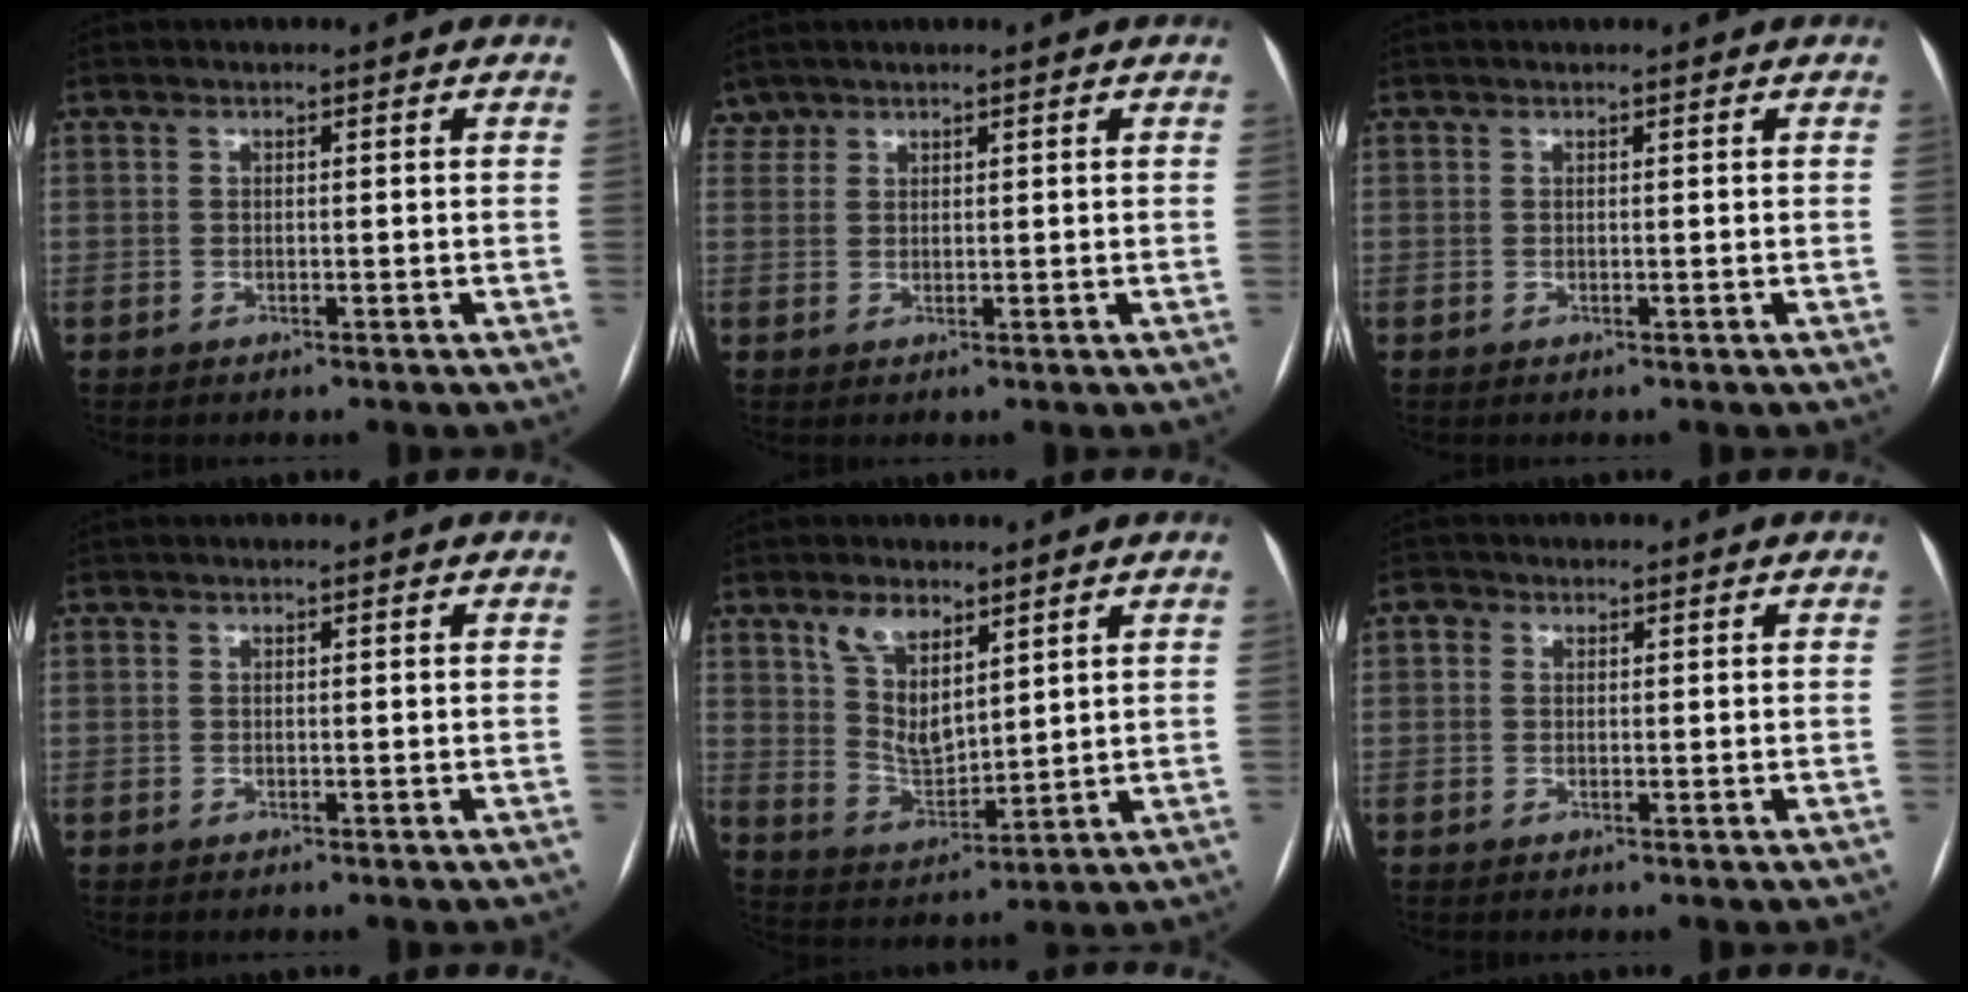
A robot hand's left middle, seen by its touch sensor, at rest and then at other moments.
{"total": 1.5, "force": [1.4, 0.5, -0.4], "torque": [0.007, 0.011, 0.027]}
{"total": 0.6, "force": [0.6, 0.1, 0.1], "torque": [-0.005, 0.014, 0.008]}
{"total": 0.0}
{"total": 7.7, "force": [4.8, 3.5, 4.9], "torque": [-0.096, -0.004, 0.100]}
{"total": 1.5, "force": [0.5, 1.3, 0.5], "torque": [-0.006, 0.008, 0.004]}